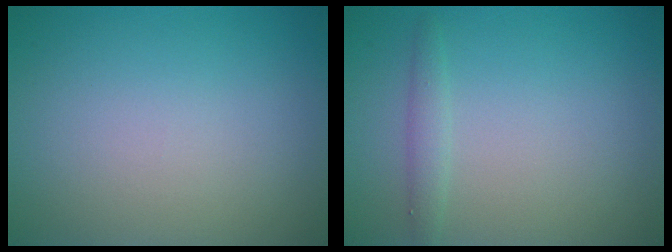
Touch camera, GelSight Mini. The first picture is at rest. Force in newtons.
{"total": 1.2, "press": 1.2, "slide": 0.0}